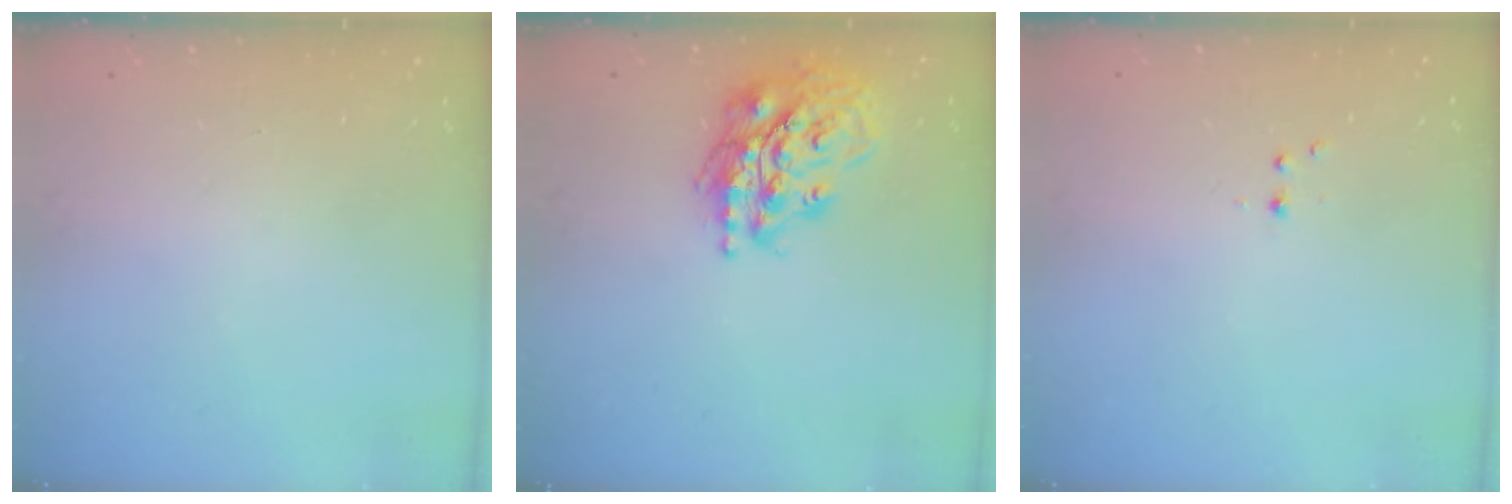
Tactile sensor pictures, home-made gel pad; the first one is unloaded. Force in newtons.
{"total": 18.3, "press": 18.1, "slide": 2.6}
{"total": 2.2, "press": 1.9, "slide": 1.2}